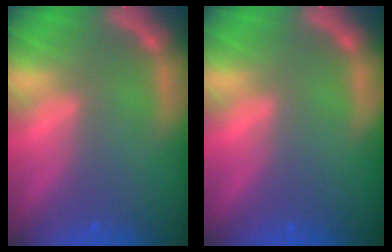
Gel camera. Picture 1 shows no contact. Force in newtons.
{"total": 0.0}